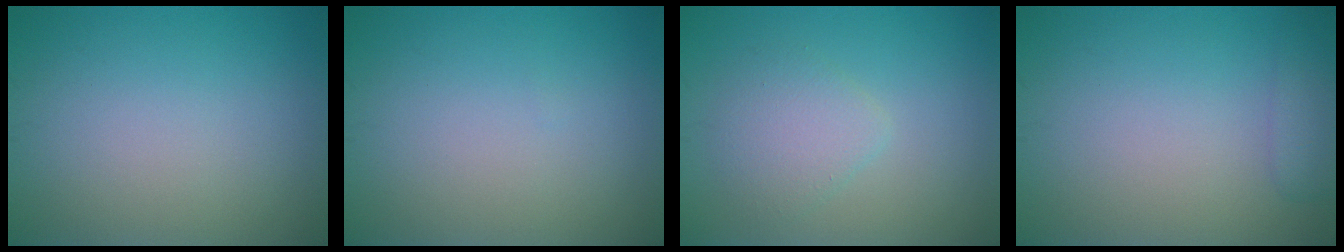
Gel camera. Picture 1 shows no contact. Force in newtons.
{"total": 0.0}
{"total": 2.5, "press": 2.5, "slide": 0.2}
{"total": 1.9, "press": 1.9, "slide": 0.1}